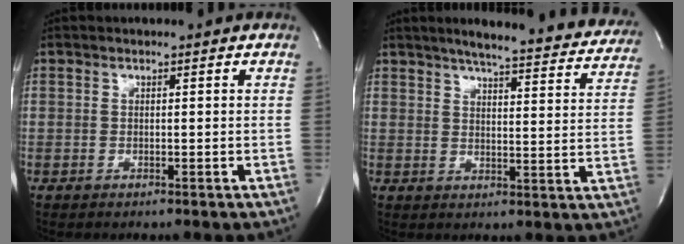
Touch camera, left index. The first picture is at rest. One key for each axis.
{"total": 22.5, "fx": 19.9, "fy": 3.2, "fz": 9.9, "tx": -0.134, "ty": -0.038, "tz": 0.231}